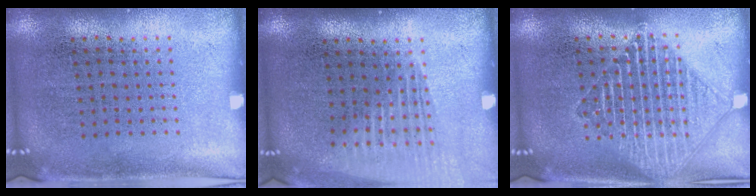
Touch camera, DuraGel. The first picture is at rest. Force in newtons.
{"total": 1.2, "press": 1.1, "slide": 0.4}
{"total": 3.4, "press": 3.3, "slide": 0.5}